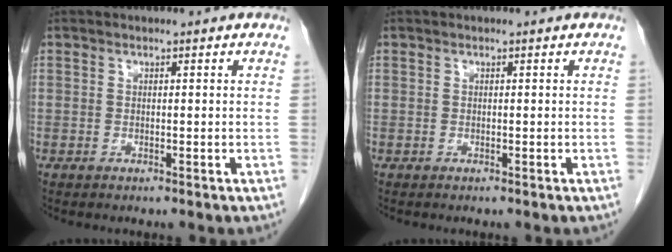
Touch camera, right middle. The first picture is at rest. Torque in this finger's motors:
{"motor_torque": [-0.20, -0.27, -0.13, -0.02]}